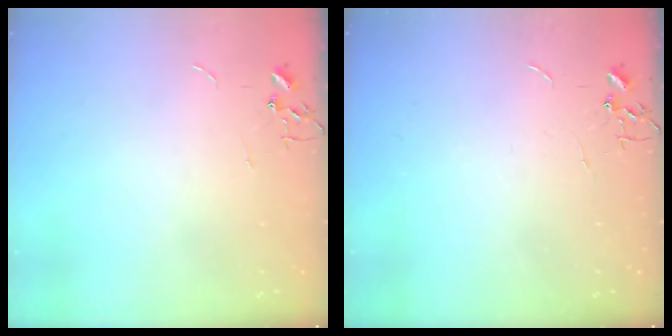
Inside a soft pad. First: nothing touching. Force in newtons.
{"total": 0.0}